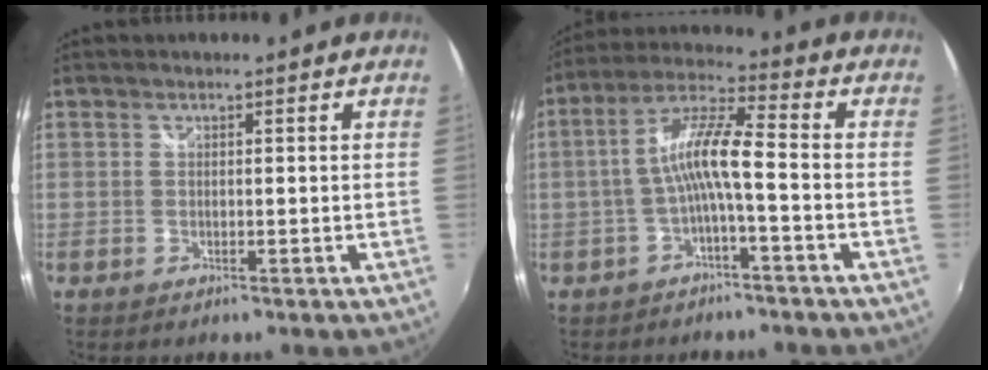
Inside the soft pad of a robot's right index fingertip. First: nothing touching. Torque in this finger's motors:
{"motor_torque": [0.82, -0.38, 0.71, 0.16]}